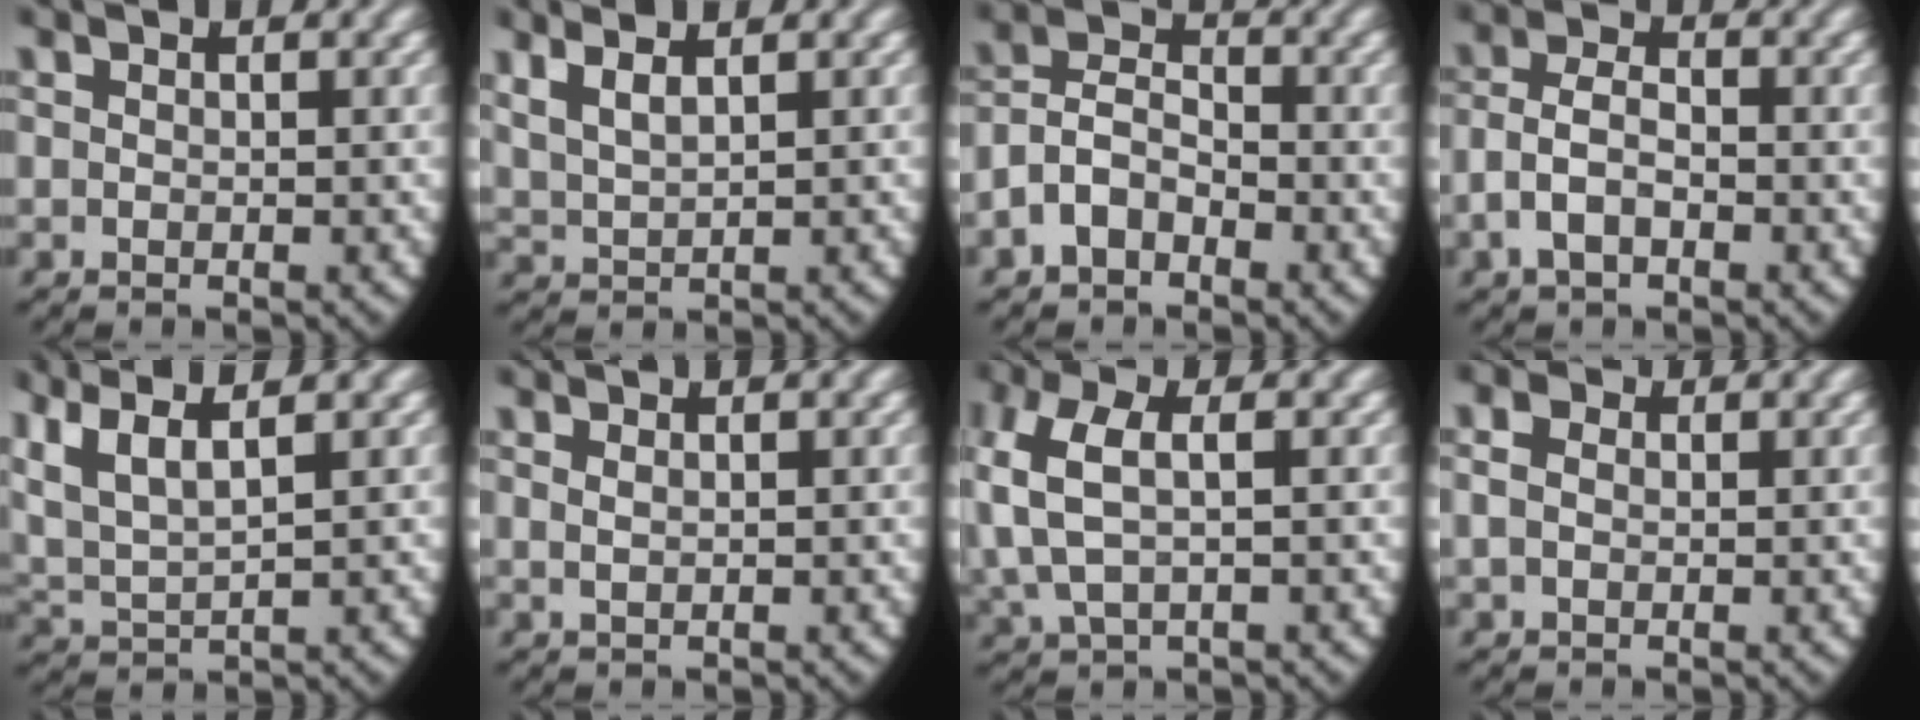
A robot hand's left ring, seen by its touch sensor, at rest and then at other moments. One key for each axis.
{"total": 4.3, "fx": 2.4, "fy": 2.6, "fz": 2.4, "tx": -0.059, "ty": 0.008, "tz": 0.044}
{"total": 6.2, "fx": -1.6, "fy": 5.2, "fz": 2.9, "tx": -0.067, "ty": -0.018, "tz": -0.030}
{"total": 4.7, "fx": -1.1, "fy": 3.6, "fz": 2.8, "tx": -0.074, "ty": -0.019, "tz": -0.015}
{"total": 8.8, "fx": 3.1, "fy": 6.4, "fz": 5.2, "tx": -0.139, "ty": -0.001, "tz": 0.049}
{"total": 0.5, "fx": 0.3, "fy": -0.3, "fz": 0.4, "tx": -0.011, "ty": -0.010, "tz": 0.014}
{"total": 5.1, "fx": 0.6, "fy": 3.4, "fz": 3.8, "tx": -0.110, "ty": -0.010, "tz": 0.020}
{"total": 2.1, "fx": 0.2, "fy": 1.8, "fz": 1.2, "tx": -0.028, "ty": -0.002, "tz": 0.003}